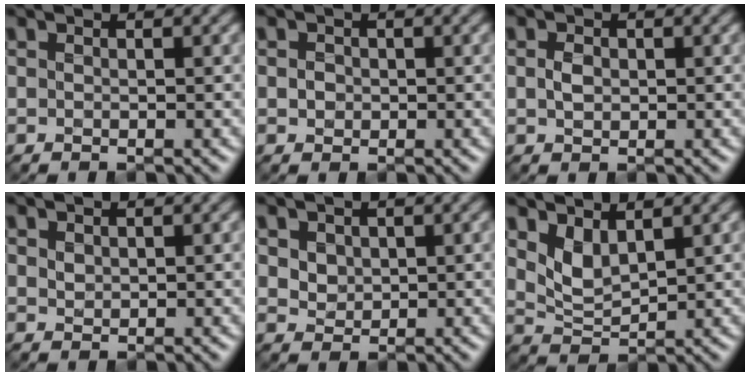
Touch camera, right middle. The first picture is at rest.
{"total": 1.4, "force": [0.1, 1.3, 0.6], "torque": [-0.016, 0.000, 0.006]}
{"total": 1.2, "force": [-0.2, 1.0, 0.8], "torque": [-0.016, 0.000, -0.004]}
{"total": 0.8, "force": [0.4, 0.6, 0.4], "torque": [-0.009, 0.000, 0.007]}
{"total": 2.8, "force": [1.2, 2.2, 1.4], "torque": [-0.048, 0.002, 0.031]}
{"total": 2.8, "force": [1.3, 1.4, 2.0], "torque": [-0.048, -0.010, 0.029]}